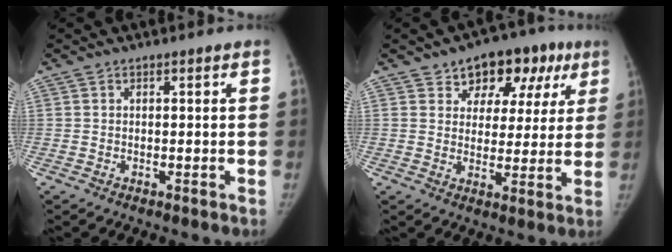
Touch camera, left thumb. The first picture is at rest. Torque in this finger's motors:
{"motor_torque": [-0.01, 0.08, 0.74, -0.48, 0.01]}